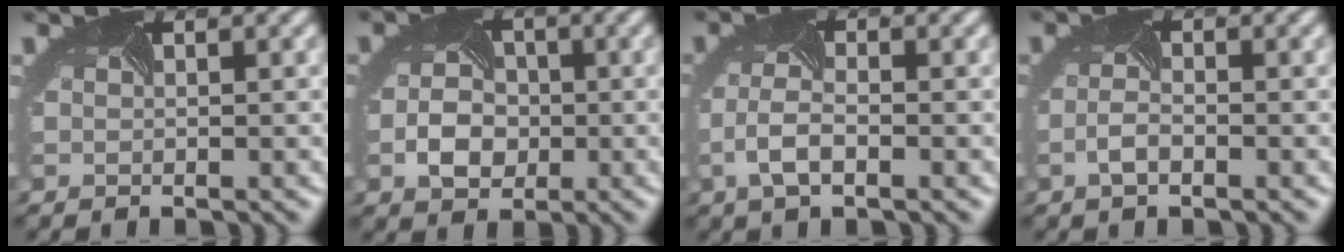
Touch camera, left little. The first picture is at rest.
{"total": 3.5, "force": [-1.4, 2.7, 1.8], "torque": [-0.039, -0.002, -0.019]}
{"total": 2.8, "force": [-1.5, 1.0, 2.1], "torque": [-0.065, -0.004, -0.024]}
{"total": 1.7, "force": [-1.4, 0.3, 0.9], "torque": [-0.032, -0.004, -0.021]}